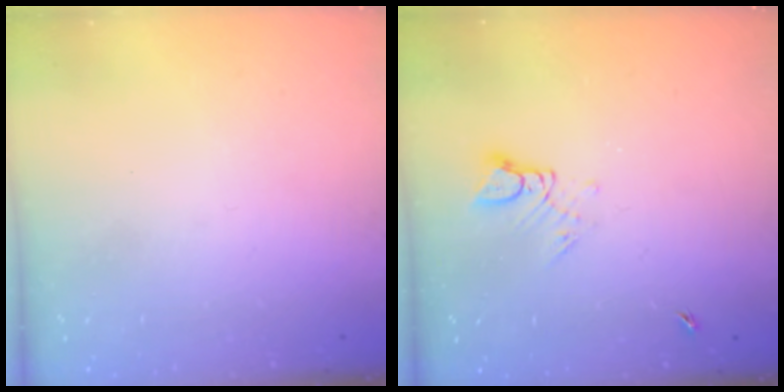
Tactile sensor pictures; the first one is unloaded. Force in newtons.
{"total": 3.4, "press": 3.4, "slide": 0.3}